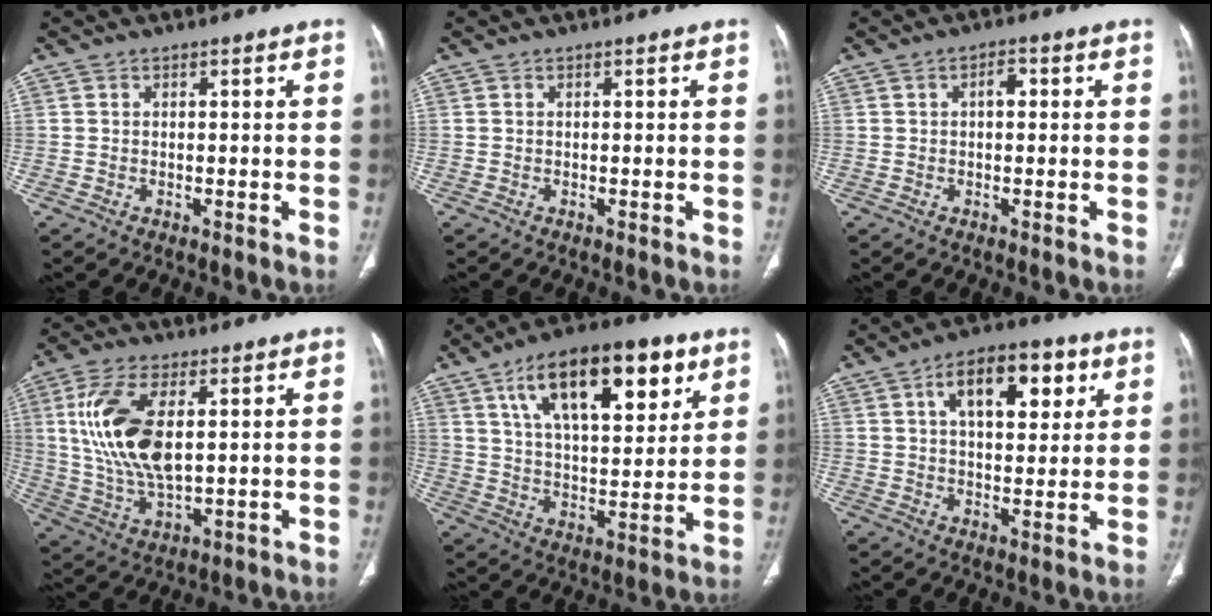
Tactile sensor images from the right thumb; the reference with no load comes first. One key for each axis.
{"total": 0.0}
{"total": 2.3, "fx": 0.3, "fy": 1.3, "fz": 1.8, "tx": -0.026, "ty": 0.009, "tz": 0.002}
{"total": 15.3, "fx": 3.1, "fy": 7.2, "fz": 13.1, "tx": -0.266, "ty": -0.015, "tz": 0.066}
{"total": 21.8, "fx": 10.5, "fy": 9.5, "fz": 16.5, "tx": -0.226, "ty": -0.028, "tz": 0.176}
{"total": 14.1, "fx": 5.5, "fy": 7.2, "fz": 10.8, "tx": -0.122, "ty": -0.007, "tz": 0.082}